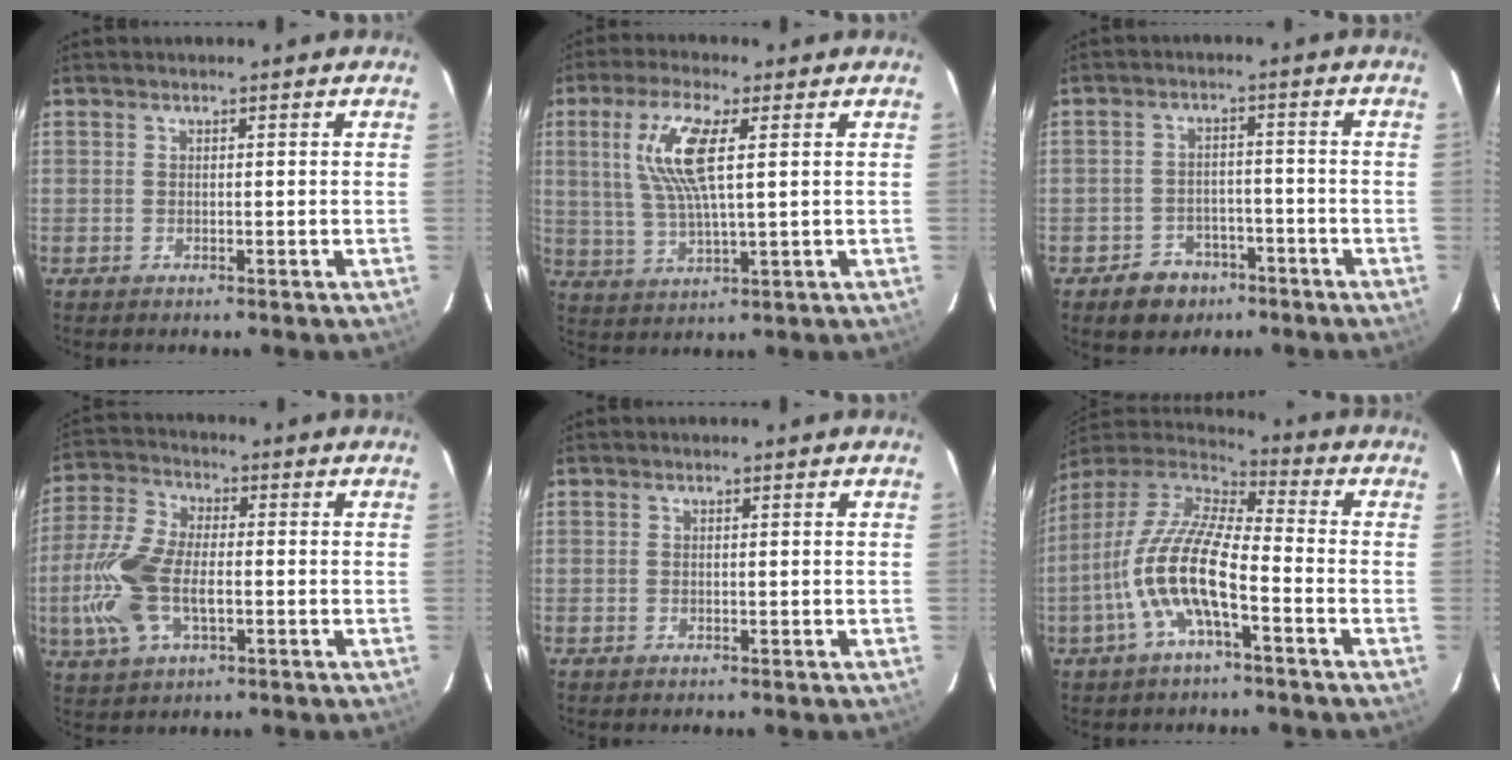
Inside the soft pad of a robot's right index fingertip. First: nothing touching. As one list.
[{"total": 10.6, "force": [3.0, 2.4, 9.9], "torque": [-0.205, 0.006, 0.063]}, {"total": 6.9, "force": [-4.5, 5.0, 1.6], "torque": [-0.050, 0.020, -0.054]}, {"total": 13.7, "force": [-2.7, 7.1, 11.4], "torque": [-0.261, 0.005, -0.053]}, {"total": 0.0}, {"total": 14.4, "force": [-5.2, 4.0, 12.8], "torque": [-0.261, -0.001, -0.107]}]